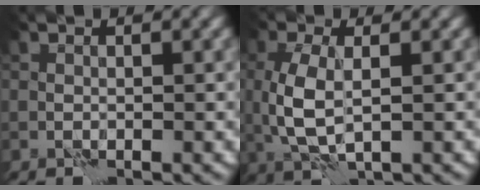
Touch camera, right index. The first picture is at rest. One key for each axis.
{"total": 4.5, "fx": 0.5, "fy": 2.0, "fz": 3.9, "tx": -0.100, "ty": -0.004, "tz": 0.012}